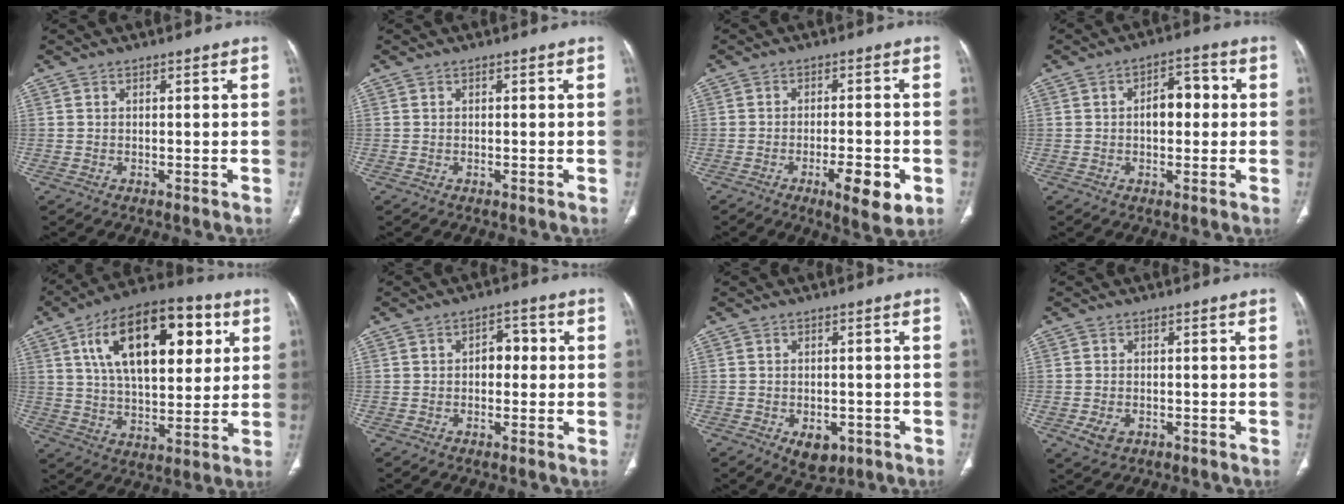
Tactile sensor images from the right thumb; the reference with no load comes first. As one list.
[{"total": 0.0}, {"total": 8.6, "force": [-3.4, 2.5, 7.5], "torque": [-0.109, 0.002, -0.046]}, {"total": 7.0, "force": [0.4, 4.2, 5.6], "torque": [-0.065, 0.021, 0.001]}, {"total": 23.5, "force": [8.1, 11.9, 18.6], "torque": [-0.272, -0.003, 0.129]}, {"total": 4.4, "force": [0.1, 3.1, 3.2], "torque": [-0.026, 0.016, -0.004]}, {"total": 5.1, "force": [-2.1, 3.3, 3.3], "torque": [-0.035, 0.006, -0.019]}, {"total": 3.3, "force": [-1.1, 2.3, 2.1], "torque": [-0.039, 0.001, -0.011]}]